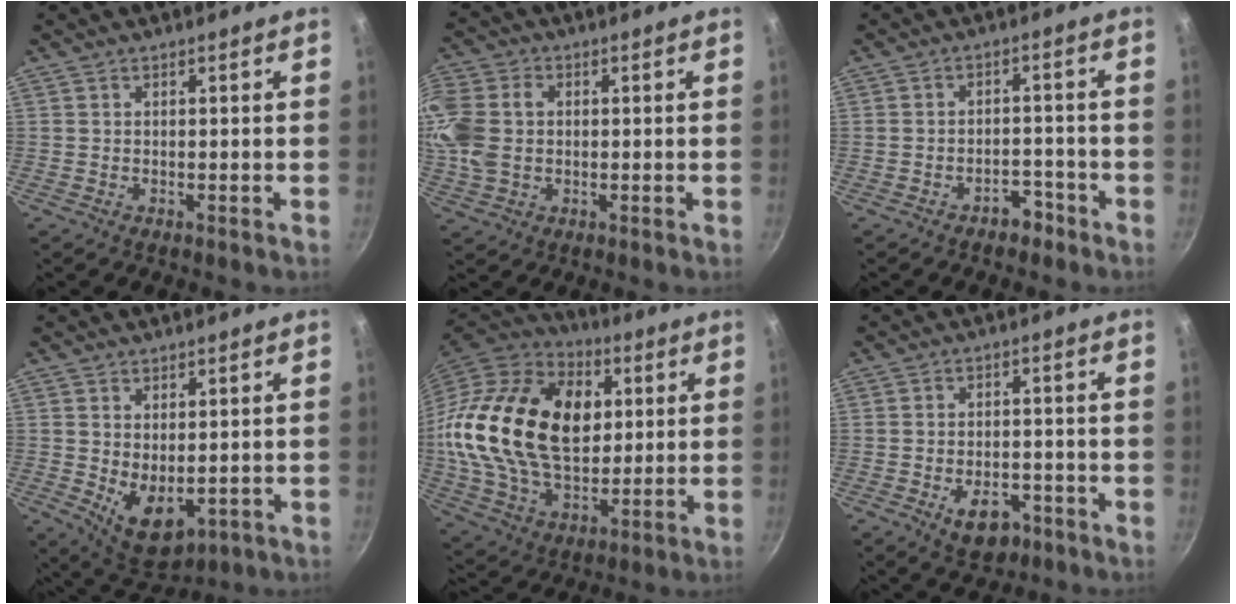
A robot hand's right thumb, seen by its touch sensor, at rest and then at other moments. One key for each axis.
{"total": 12.8, "fx": 0.6, "fy": 9.8, "fz": 8.2, "tx": -0.182, "ty": 0.009, "tz": 0.005}
{"total": 3.7, "fx": -2.6, "fy": 2.2, "fz": 1.5, "tx": -0.001, "ty": 0.032, "tz": -0.027}
{"total": 8.3, "fx": -0.5, "fy": 5.1, "fz": 6.5, "tx": -0.082, "ty": -0.022, "tz": 0.012}
{"total": 31.1, "fx": 5.8, "fy": 20.1, "fz": 23.0, "tx": -0.405, "ty": 0.005, "tz": 0.102}
{"total": 7.2, "fx": -3.4, "fy": 4.5, "fz": 4.5, "tx": -0.046, "ty": 0.016, "tz": -0.045}